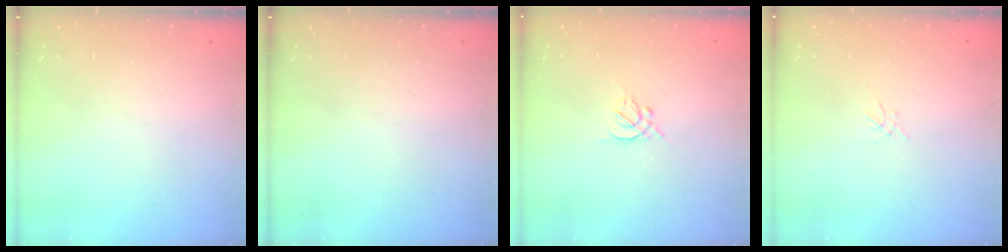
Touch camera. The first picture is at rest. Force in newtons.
{"total": 0.0}
{"total": 1.3, "press": 1.2, "slide": 0.5}
{"total": 0.0}